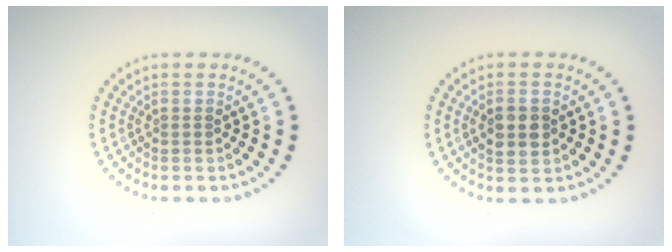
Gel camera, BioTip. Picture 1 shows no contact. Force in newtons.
{"total": 2.4, "press": 2.4, "slide": 0.1}